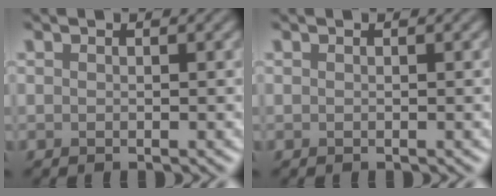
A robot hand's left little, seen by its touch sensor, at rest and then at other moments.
{"total": 0.0}